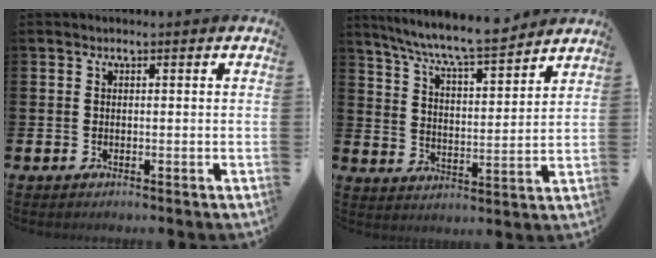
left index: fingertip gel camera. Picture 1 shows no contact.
{"total": 8.1, "force": [7.6, 0.2, 2.6], "torque": [-0.084, -0.051, 0.133]}